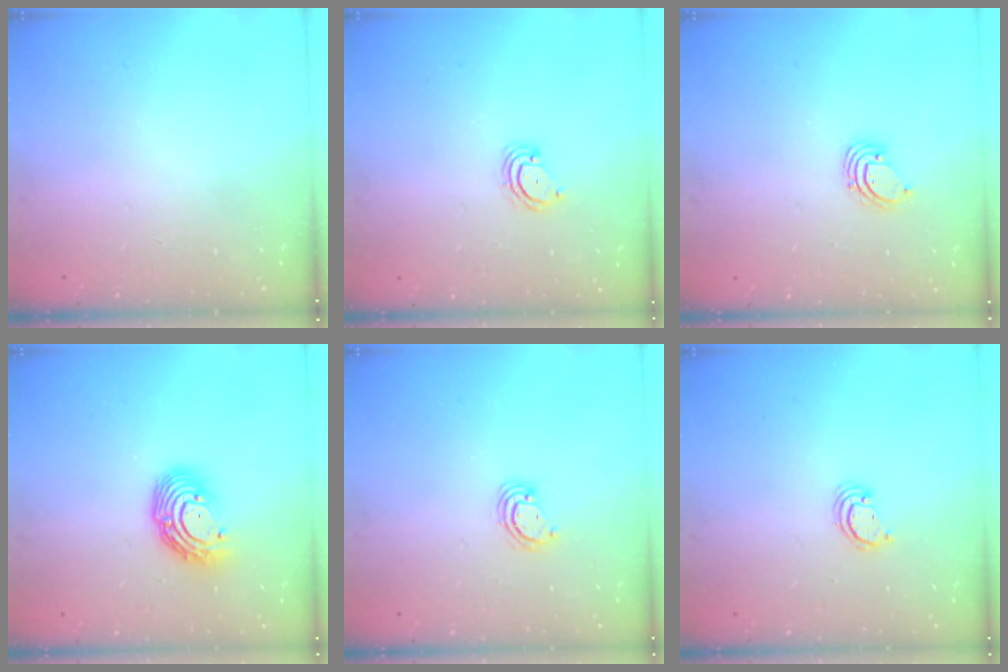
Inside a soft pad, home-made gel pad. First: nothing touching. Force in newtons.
{"total": 2.3, "press": 2.3, "slide": 0.2}
{"total": 1.6, "press": 1.6, "slide": 0.1}
{"total": 10.7, "press": 10.6, "slide": 0.9}
{"total": 3.7, "press": 3.7, "slide": 0.4}
{"total": 2.6, "press": 2.6, "slide": 0.2}